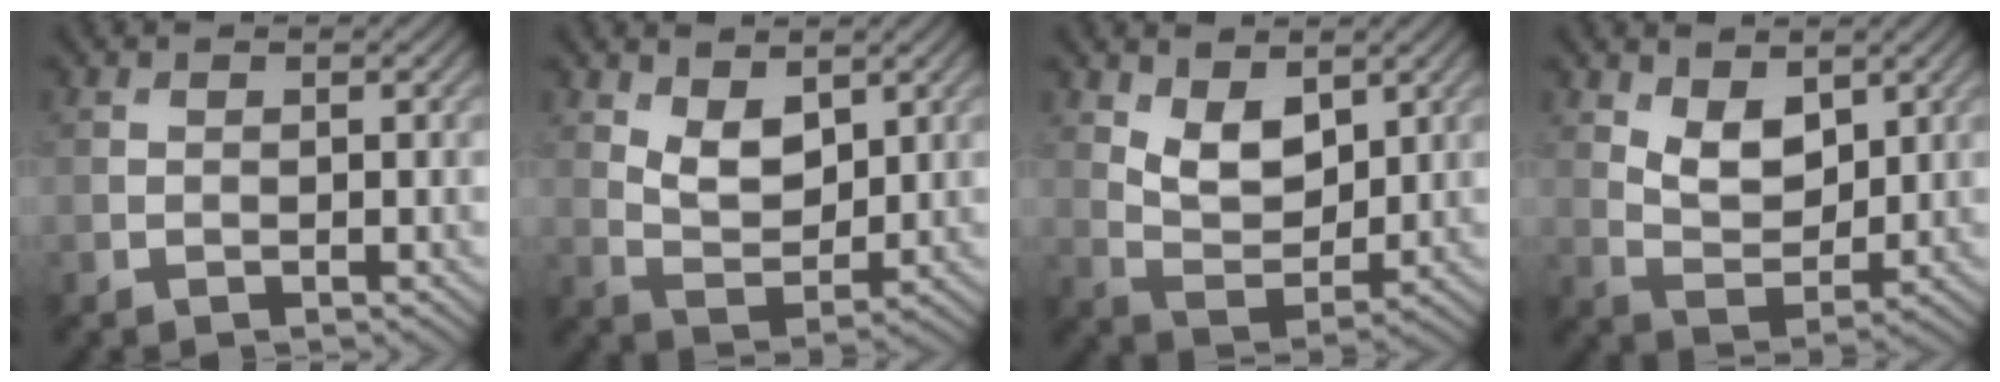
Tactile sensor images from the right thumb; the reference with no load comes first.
{"total": 5.1, "force": [2.7, 2.7, 3.3], "torque": [-0.071, -0.012, 0.051]}
{"total": 6.1, "force": [3.2, 3.3, 4.0], "torque": [-0.084, -0.016, 0.057]}
{"total": 5.5, "force": [2.9, 3.0, 3.5], "torque": [-0.076, -0.014, 0.053]}